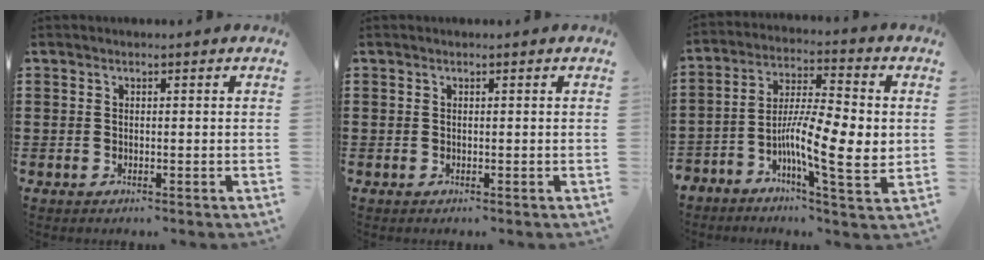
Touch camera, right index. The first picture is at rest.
{"total": 0.0}
{"total": 10.5, "force": [-1.4, 2.9, 10.0], "torque": [-0.197, -0.011, -0.029]}